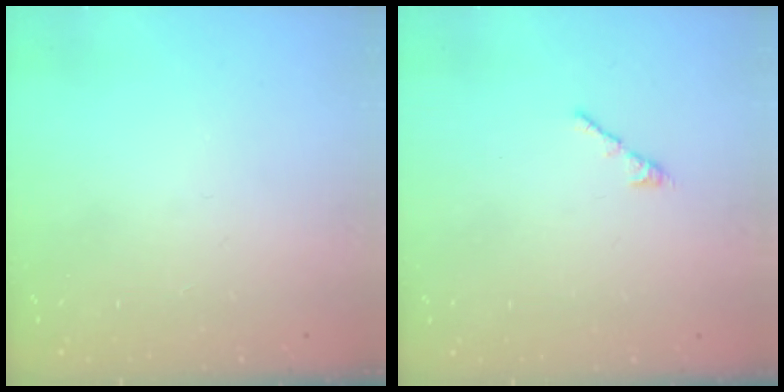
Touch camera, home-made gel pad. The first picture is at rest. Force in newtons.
{"total": 2.7, "press": 2.6, "slide": 0.7}